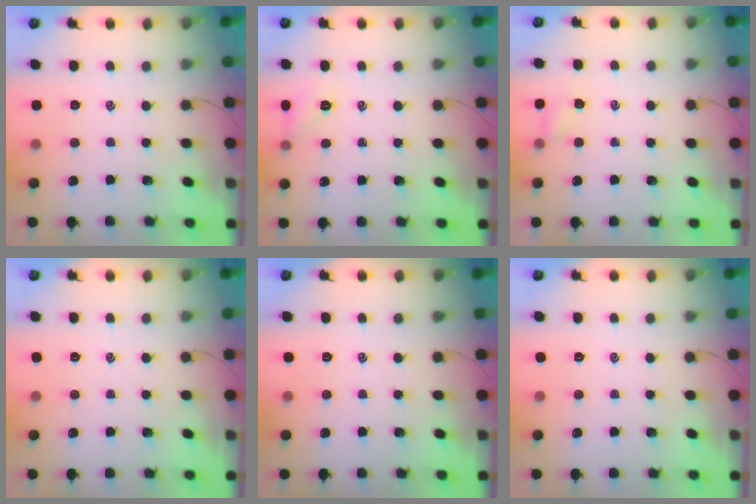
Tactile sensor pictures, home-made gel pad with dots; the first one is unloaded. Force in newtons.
{"total": 6.1, "press": 5.9, "slide": 1.4}
{"total": 2.5, "press": 2.3, "slide": 0.9}
{"total": 0.0}
{"total": 0.0}
{"total": 0.0}